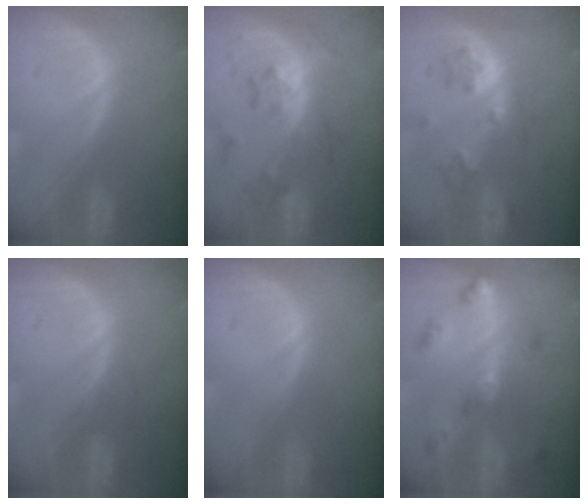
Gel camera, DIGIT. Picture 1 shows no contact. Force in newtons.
{"total": 6.4, "press": 6.4, "slide": 0.2}
{"total": 5.8, "press": 5.4, "slide": 2.0}
{"total": 1.2, "press": 1.2, "slide": 0.1}
{"total": 0.0}
{"total": 6.3, "press": 5.7, "slide": 2.6}